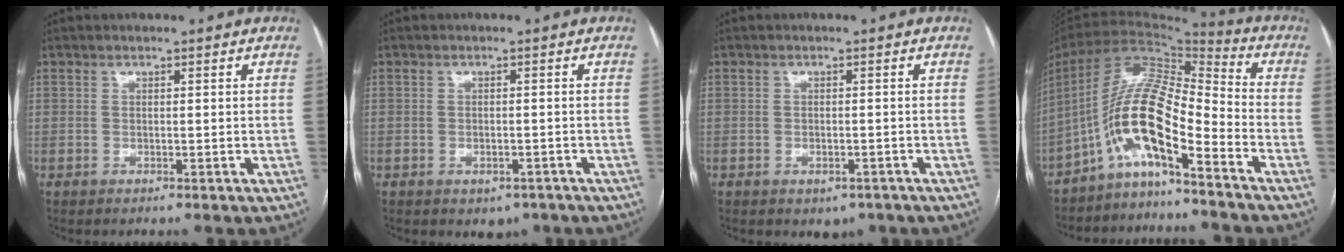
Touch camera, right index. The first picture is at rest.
{"total": 2.8, "force": [-1.7, 1.9, 1.2], "torque": [-0.006, 0.002, -0.012]}
{"total": 2.6, "force": [-1.6, 1.8, 1.1], "torque": [-0.005, 0.001, -0.011]}
{"total": 12.1, "force": [-6.4, 2.2, 10.0], "torque": [-0.192, 0.026, -0.118]}